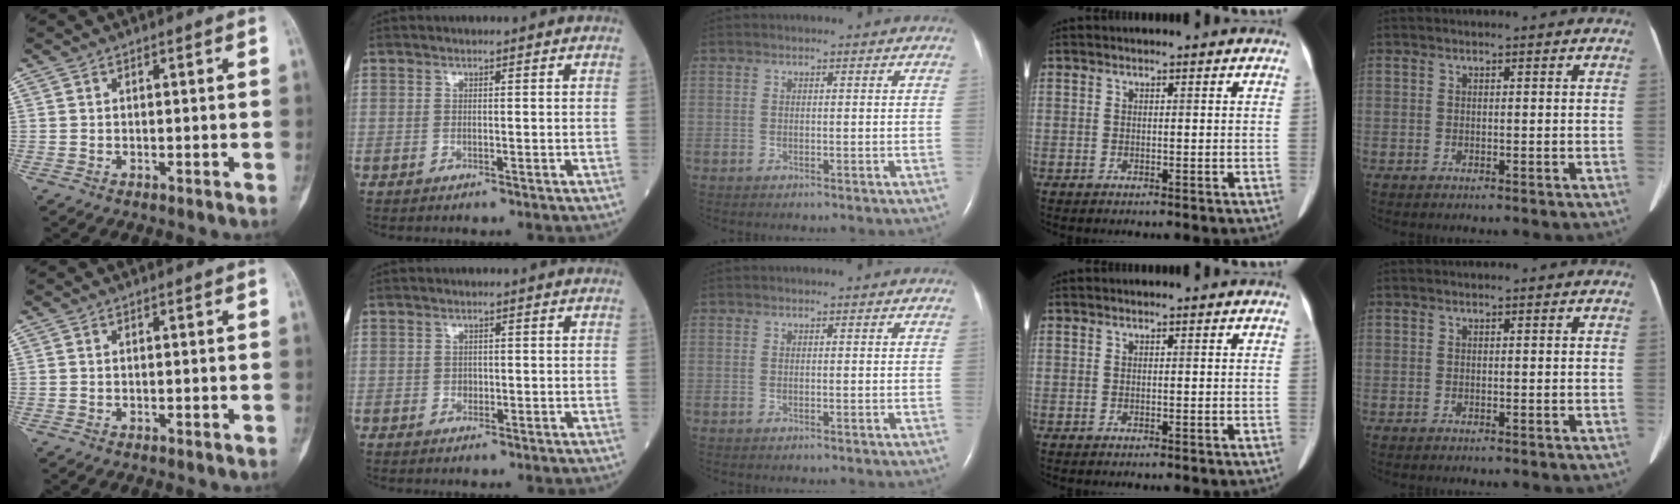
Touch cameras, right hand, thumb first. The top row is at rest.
{"index": {"total": 0.7, "force": [-0.2, 0.7, 0.3], "torque": [-0.002, 0.003, -0.004]}}